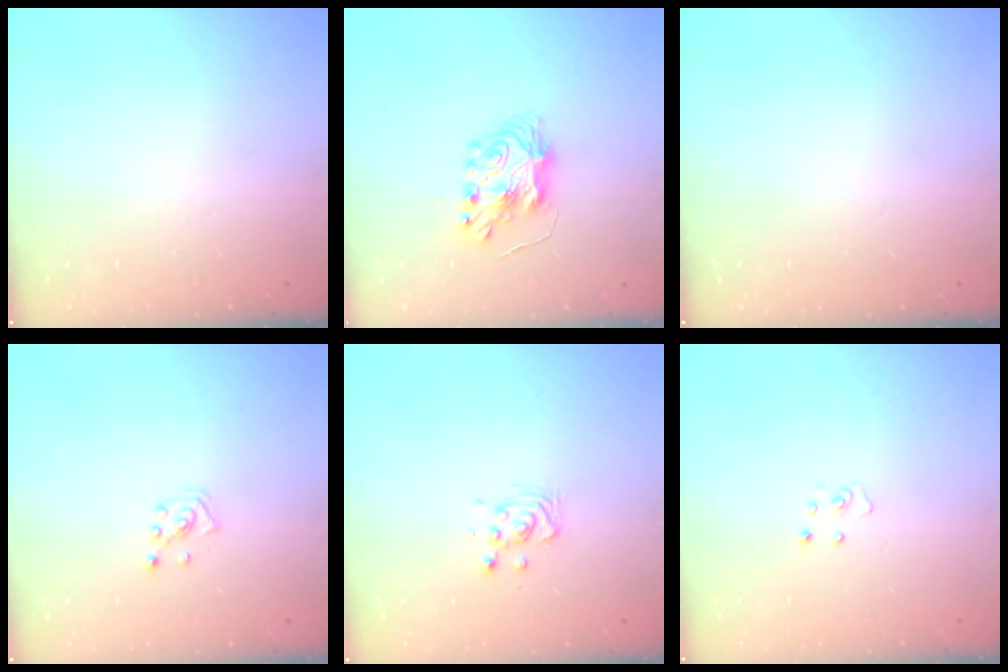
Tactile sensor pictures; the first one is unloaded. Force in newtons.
{"total": 8.1, "press": 8.1, "slide": 0.5}
{"total": 0.0}
{"total": 2.6, "press": 2.6, "slide": 0.5}
{"total": 6.2, "press": 6.0, "slide": 1.6}
{"total": 3.9, "press": 3.9, "slide": 0.3}